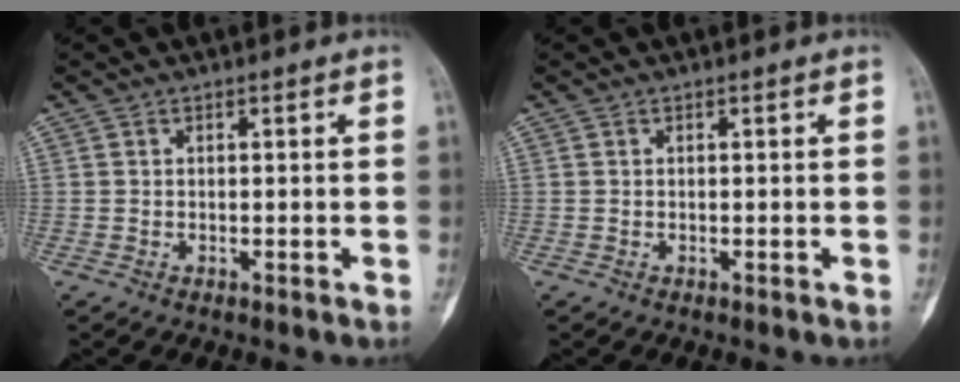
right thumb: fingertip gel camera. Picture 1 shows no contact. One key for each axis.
{"total": 0.0}